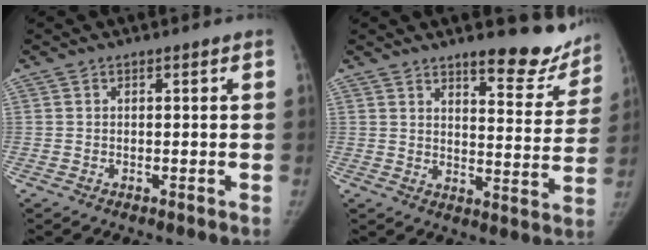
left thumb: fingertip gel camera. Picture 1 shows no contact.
{"total": 13.9, "force": [11.6, 4.2, 6.4], "torque": [-0.033, -0.091, 0.140]}